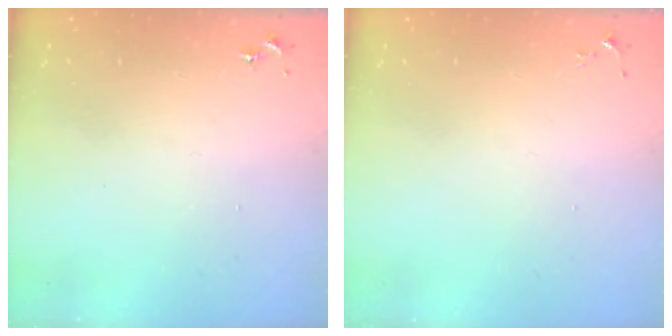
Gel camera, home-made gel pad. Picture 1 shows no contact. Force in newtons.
{"total": 3.4, "press": 3.4, "slide": 0.4}